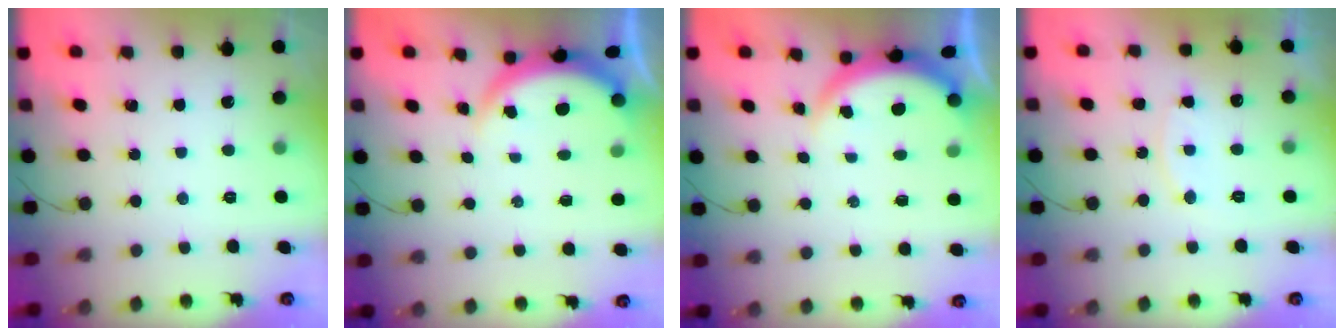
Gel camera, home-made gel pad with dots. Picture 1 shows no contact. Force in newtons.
{"total": 3.7, "press": 3.6, "slide": 0.6}
{"total": 3.7, "press": 3.6, "slide": 0.6}
{"total": 7.6, "press": 7.6, "slide": 0.3}